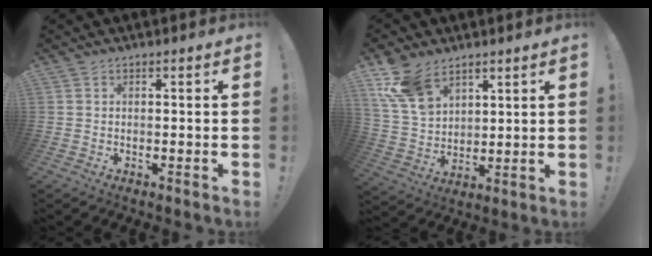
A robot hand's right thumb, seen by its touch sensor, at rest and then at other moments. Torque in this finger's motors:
{"motor_torque": [0.07, 0.20, 0.92, 0.86, 0.03]}